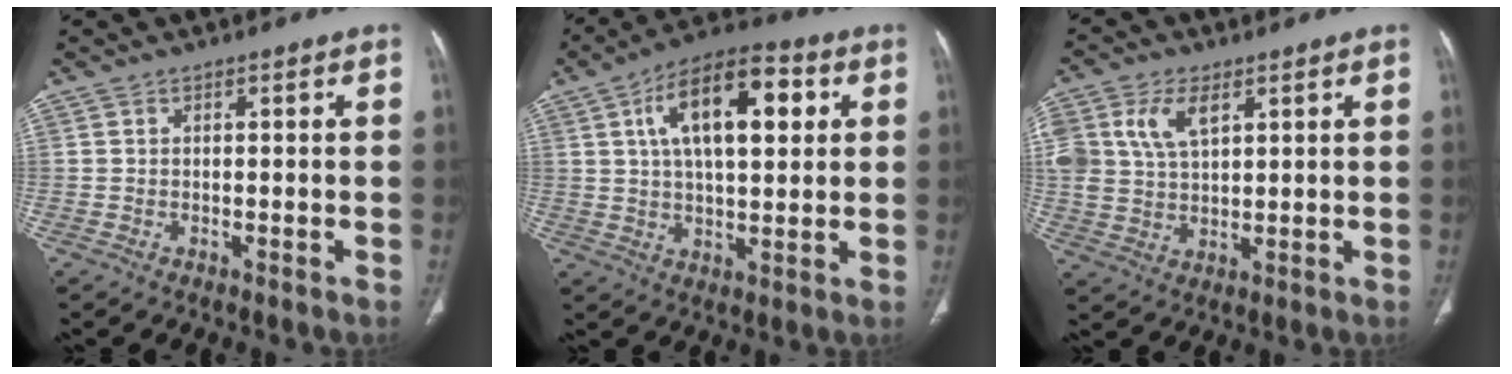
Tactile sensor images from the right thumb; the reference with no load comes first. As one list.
[{"total": 16.9, "force": [5.0, 7.8, 14.1], "torque": [-0.210, 0.008, 0.076]}, {"total": 9.5, "force": [3.8, 5.7, 6.6], "torque": [-0.133, -0.001, 0.080]}]